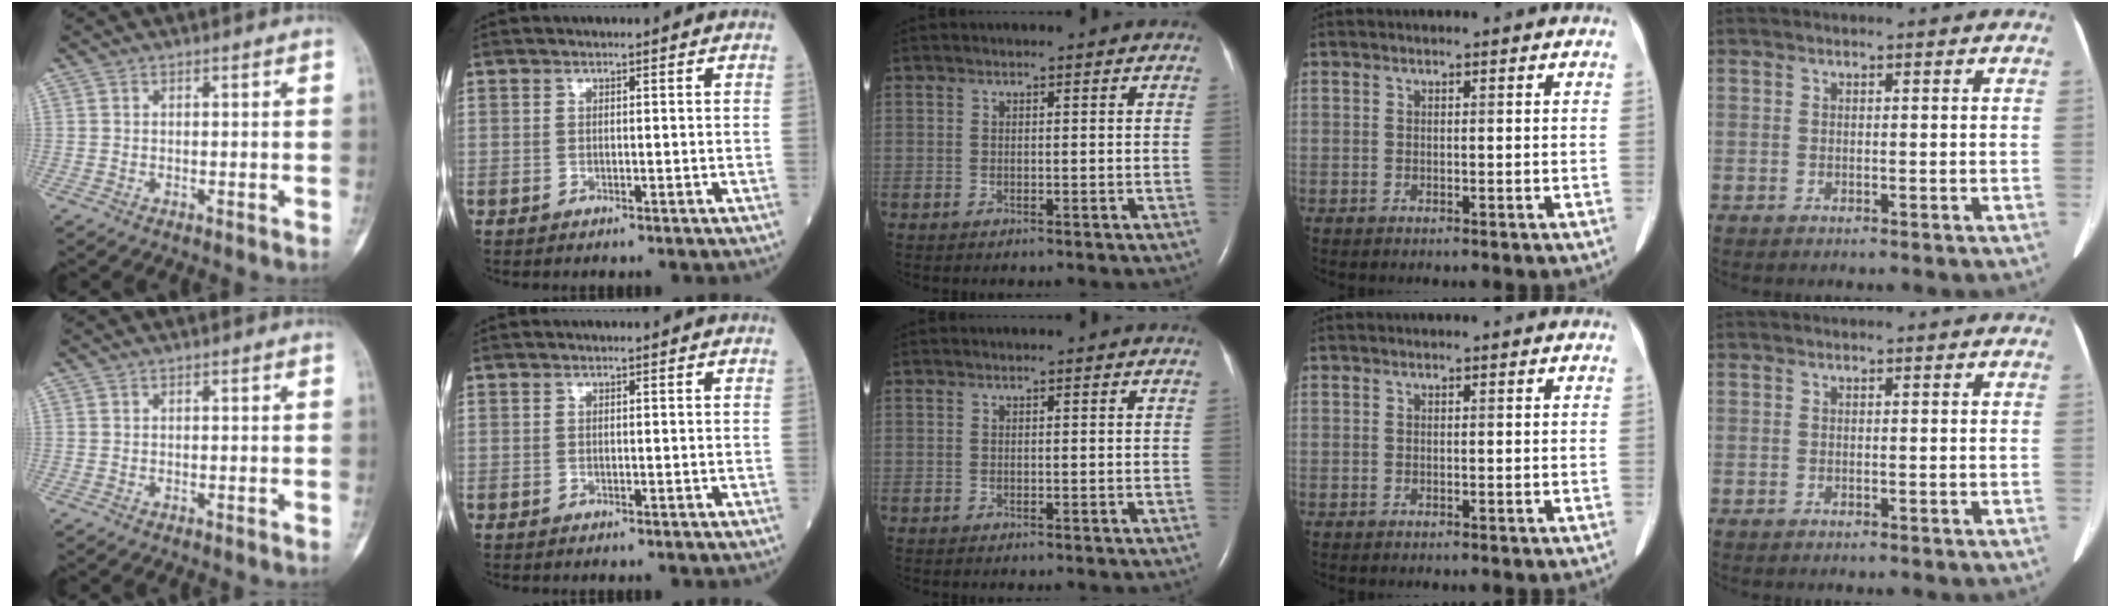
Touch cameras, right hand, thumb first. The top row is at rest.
{}